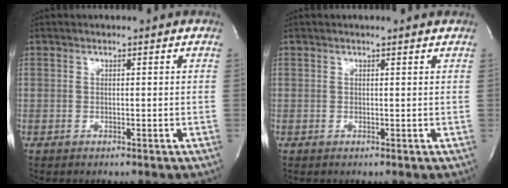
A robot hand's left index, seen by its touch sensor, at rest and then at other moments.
{"total": 1.3, "force": [1.2, -0.1, 0.3], "torque": [-0.014, 0.001, 0.013]}